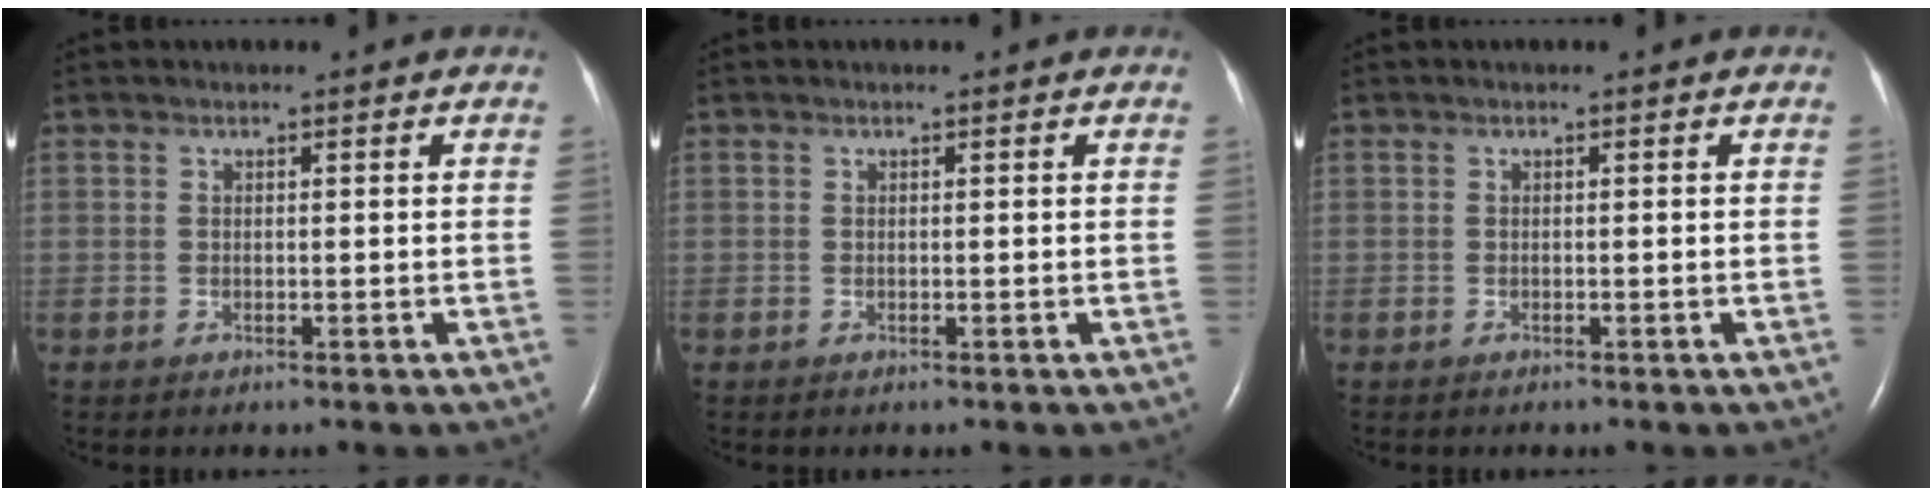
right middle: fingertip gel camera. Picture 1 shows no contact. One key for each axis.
{"total": 0.0}
{"total": 0.0}